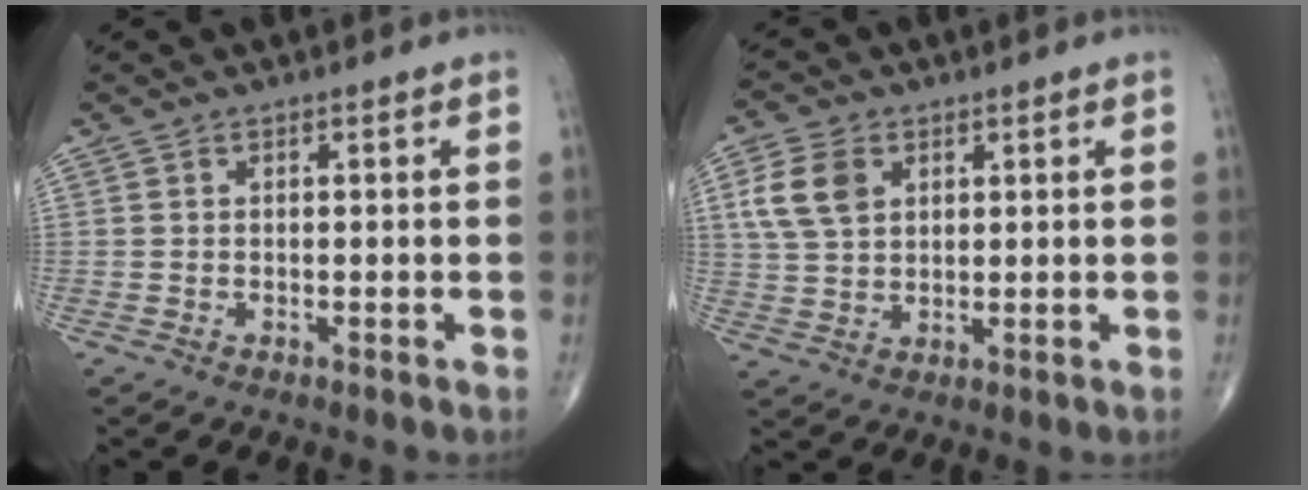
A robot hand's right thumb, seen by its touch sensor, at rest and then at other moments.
{"total": 8.0, "force": [2.7, 5.5, 5.1], "torque": [-0.094, -0.002, 0.054]}